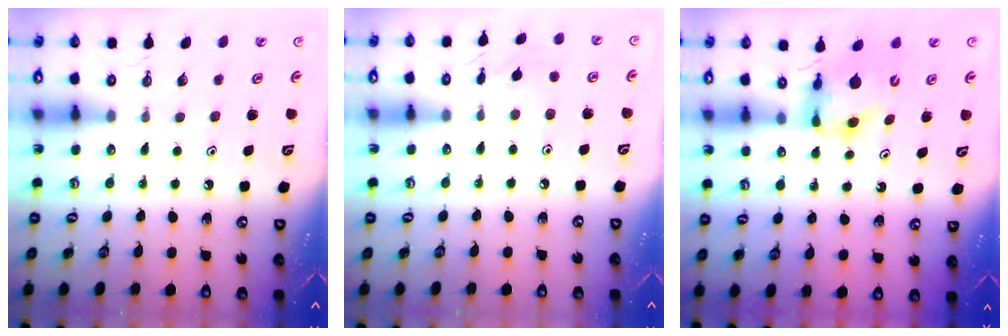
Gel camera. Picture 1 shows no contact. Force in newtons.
{"total": 1.8, "press": 1.8, "slide": 0.4}
{"total": 5.5, "press": 5.5, "slide": 0.6}